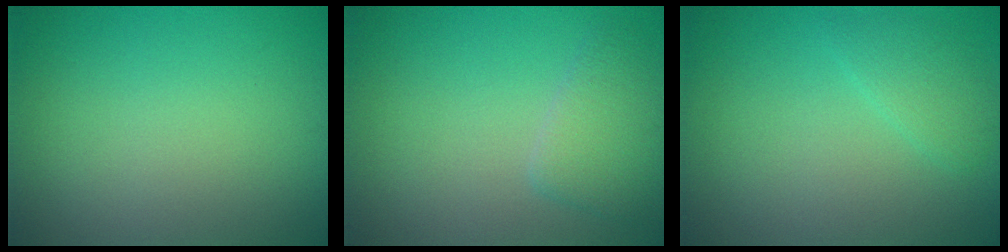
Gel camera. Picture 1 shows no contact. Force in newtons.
{"total": 2.5, "press": 2.5, "slide": 0.2}
{"total": 1.6, "press": 1.6, "slide": 0.0}